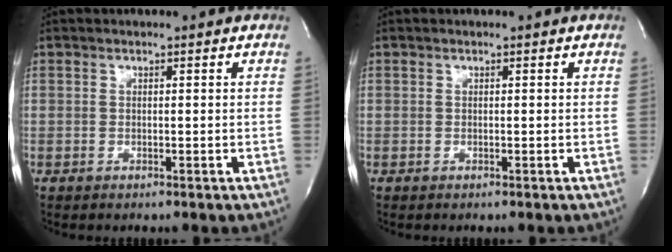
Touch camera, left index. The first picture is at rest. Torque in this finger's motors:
{"motor_torque": [0.00, 0.00, 0.00, 0.00]}